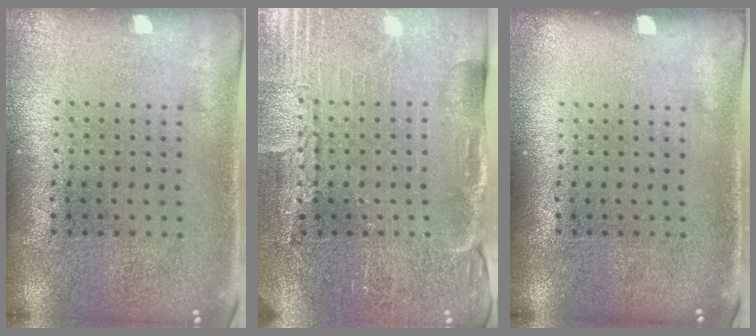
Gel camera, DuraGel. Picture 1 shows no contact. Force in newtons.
{"total": 3.7, "press": 3.6, "slide": 0.4}
{"total": 0.0}